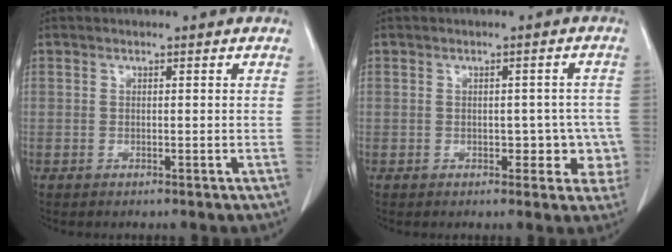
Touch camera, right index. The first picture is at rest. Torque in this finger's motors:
{"motor_torque": [0.07, 0.12, 0.04, 0.01]}